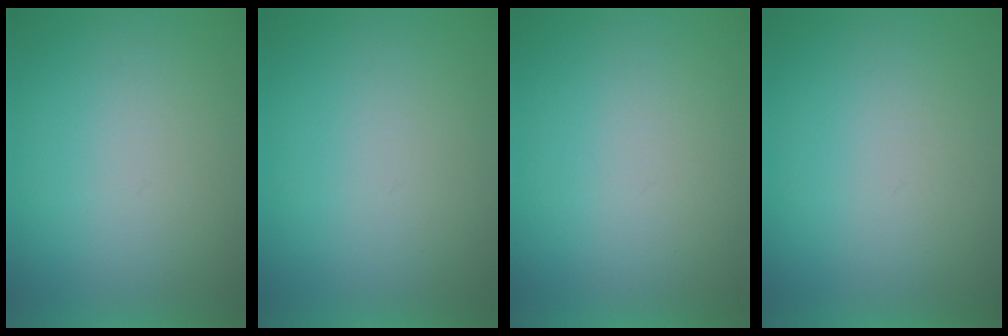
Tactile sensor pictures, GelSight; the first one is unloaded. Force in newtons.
{"total": 0.0}
{"total": 1.1}
{"total": 1.2}